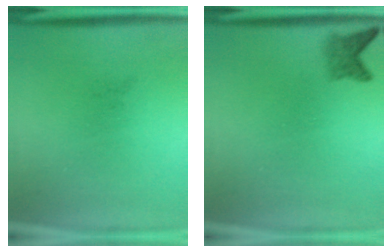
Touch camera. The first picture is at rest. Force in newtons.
{"total": 2.1}